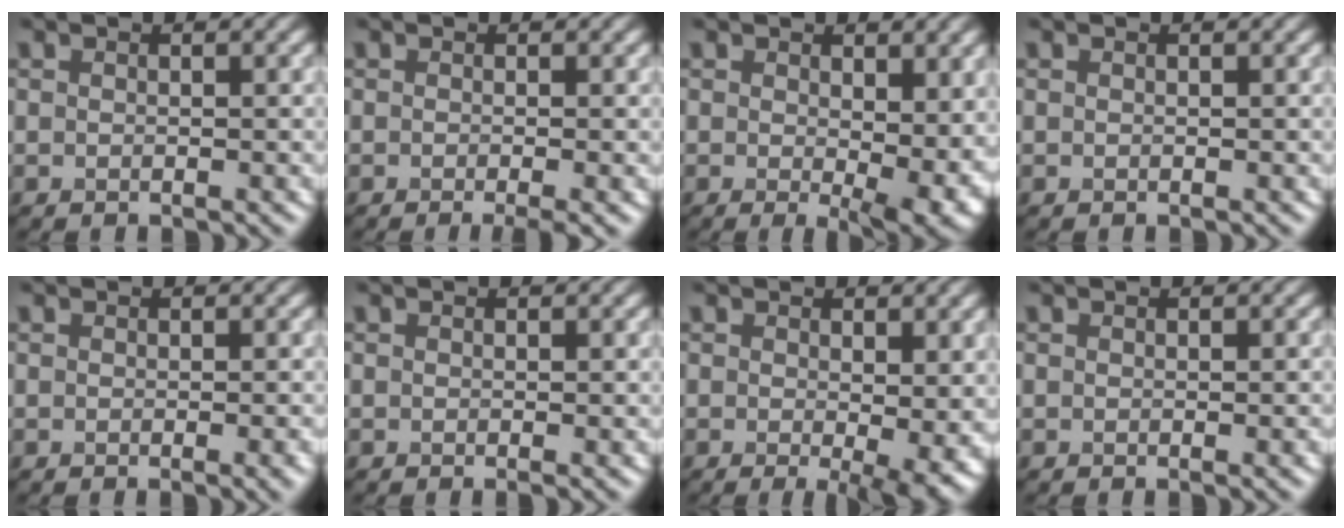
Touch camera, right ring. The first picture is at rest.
{"total": 1.9, "force": [-0.8, 0.3, 1.7], "torque": [-0.022, -0.007, -0.014]}
{"total": 5.5, "force": [0.1, 2.2, 5.0], "torque": [-0.068, -0.015, 0.006]}
{"total": 0.0}
{"total": 1.8, "force": [-0.3, 0.5, 1.7], "torque": [-0.016, -0.004, -0.005]}
{"total": 0.5, "force": [-0.1, 0.0, 0.5], "torque": [-0.009, -0.005, -0.003]}
{"total": 4.2, "force": [-0.5, 1.0, 4.0], "torque": [-0.051, -0.015, -0.008]}
{"total": 1.1, "force": [-0.1, 0.2, 1.0], "torque": [-0.011, -0.001, -0.002]}